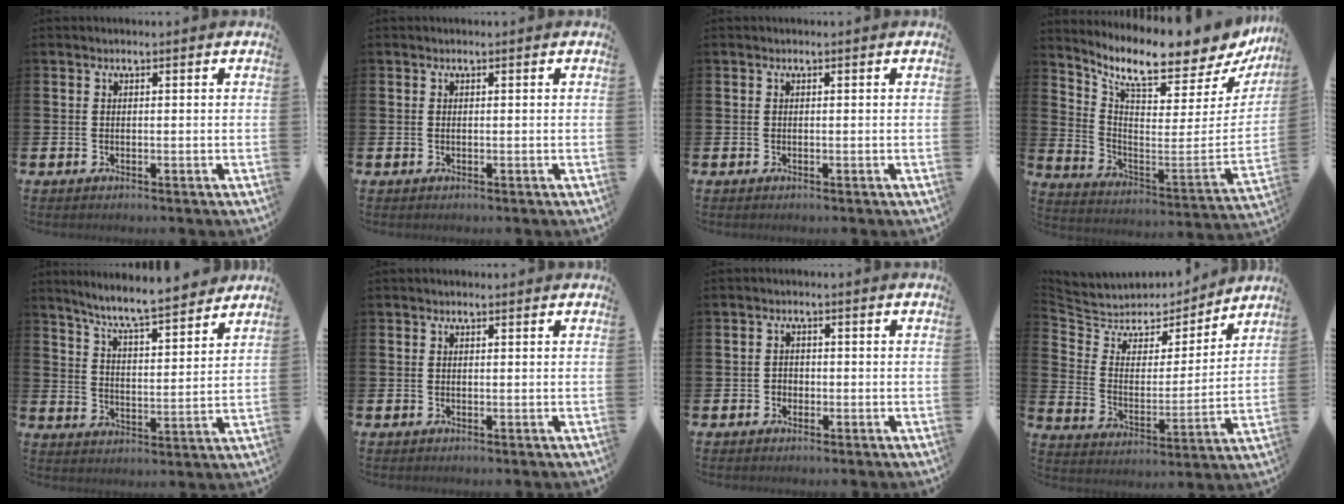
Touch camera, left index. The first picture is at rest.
{"total": 0.0}
{"total": 0.0}
{"total": 9.3, "force": [7.9, 1.9, 4.4], "torque": [-0.097, -0.080, 0.126]}
{"total": 7.8, "force": [7.4, 0.2, 2.4], "torque": [-0.078, -0.049, 0.130]}
{"total": 0.0}
{"total": 1.4, "force": [-0.6, 1.2, 0.3], "torque": [-0.008, 0.005, -0.014]}
{"total": 6.4, "force": [5.5, 3.2, 0.4], "torque": [-0.056, -0.044, 0.096]}